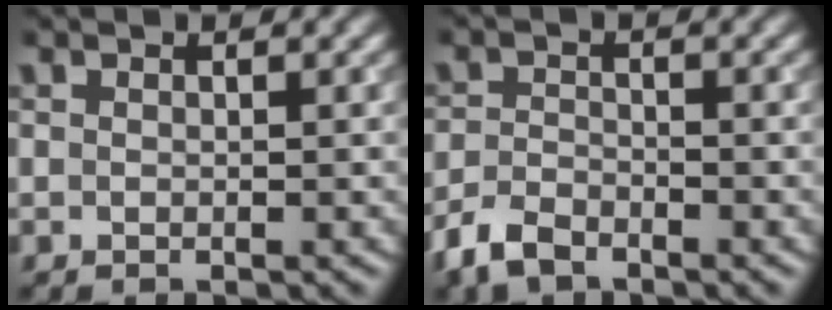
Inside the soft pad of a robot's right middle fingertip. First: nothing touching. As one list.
[{"total": 3.0, "force": [-2.5, 1.2, 1.1], "torque": [-0.028, -0.005, -0.060]}]